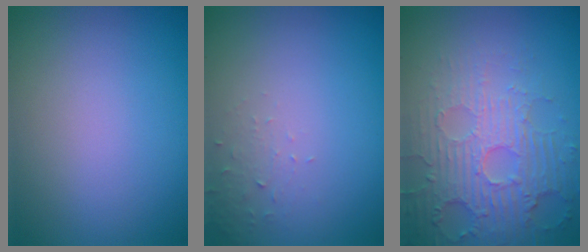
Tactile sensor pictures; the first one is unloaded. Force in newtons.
{"total": 1.2, "press": 1.2, "slide": 0.1}
{"total": 4.4, "press": 4.4, "slide": 0.5}